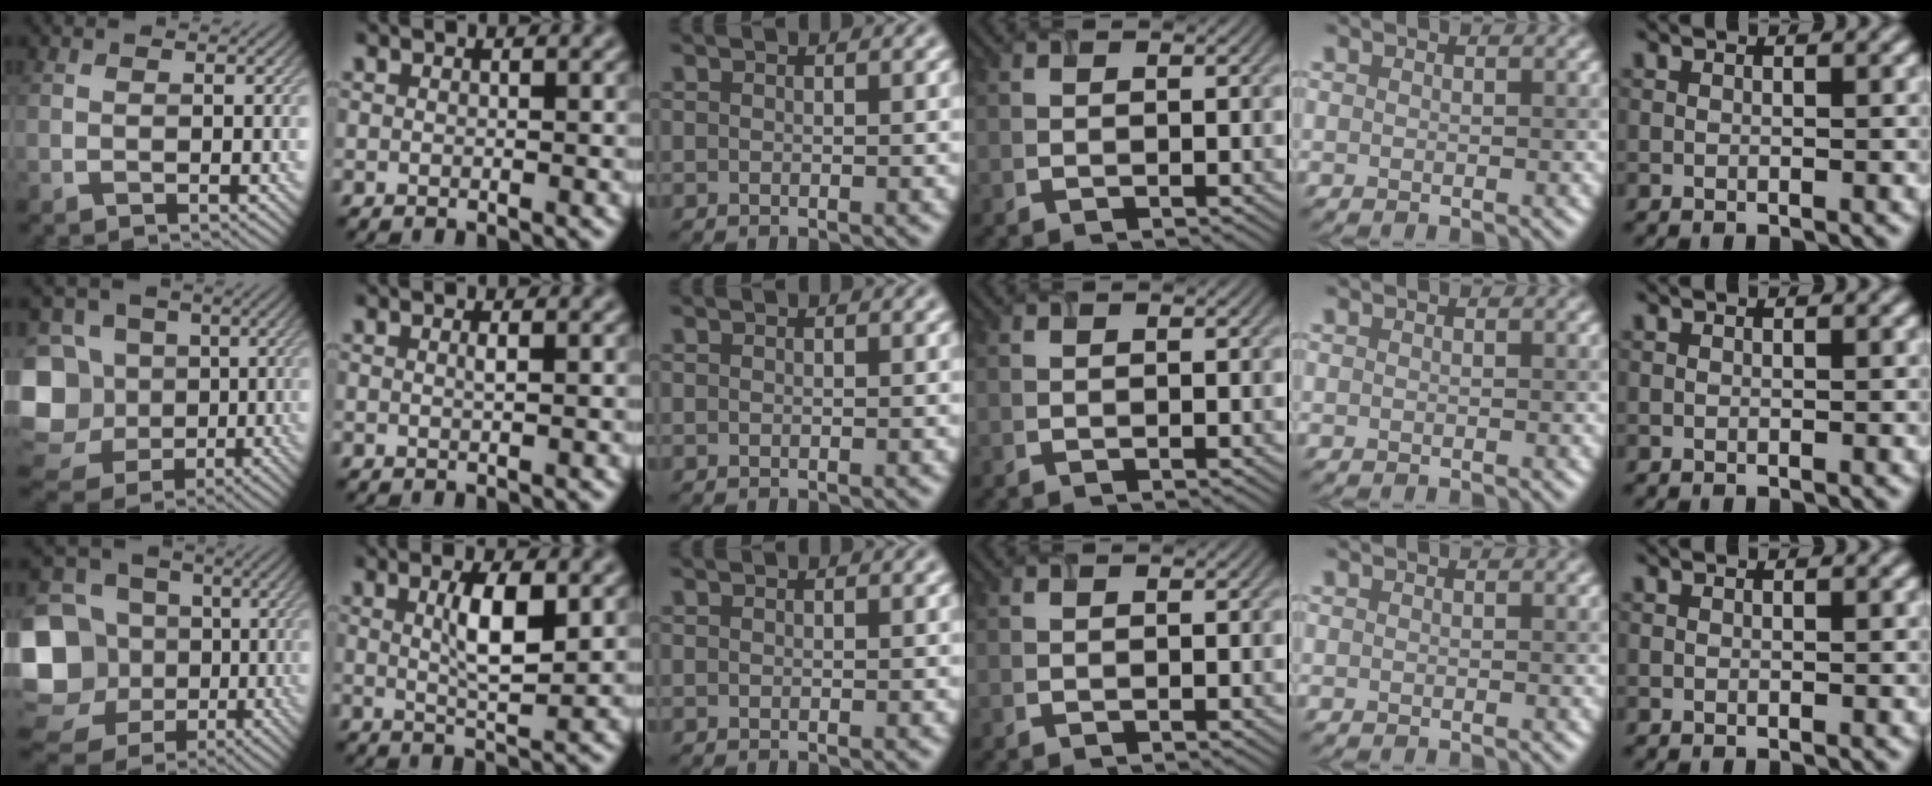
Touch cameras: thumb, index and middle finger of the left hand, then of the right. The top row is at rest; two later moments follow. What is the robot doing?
{"motion": "close", "object": "airpods case & airpods"}